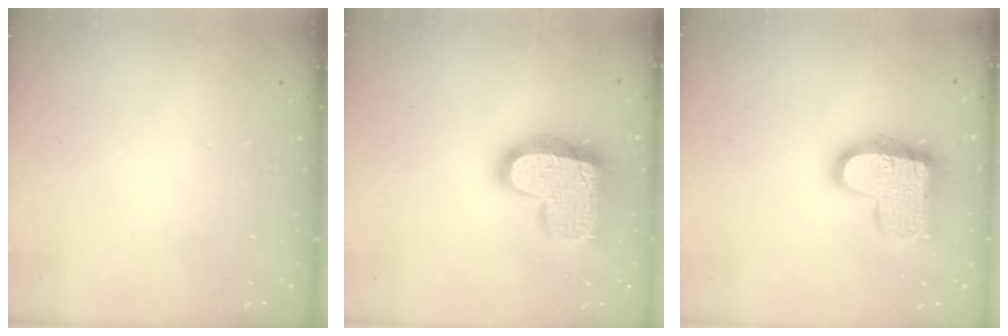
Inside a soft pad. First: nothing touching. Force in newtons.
{"total": 22.2, "press": 22.1, "slide": 1.5}
{"total": 16.9, "press": 16.8, "slide": 1.1}